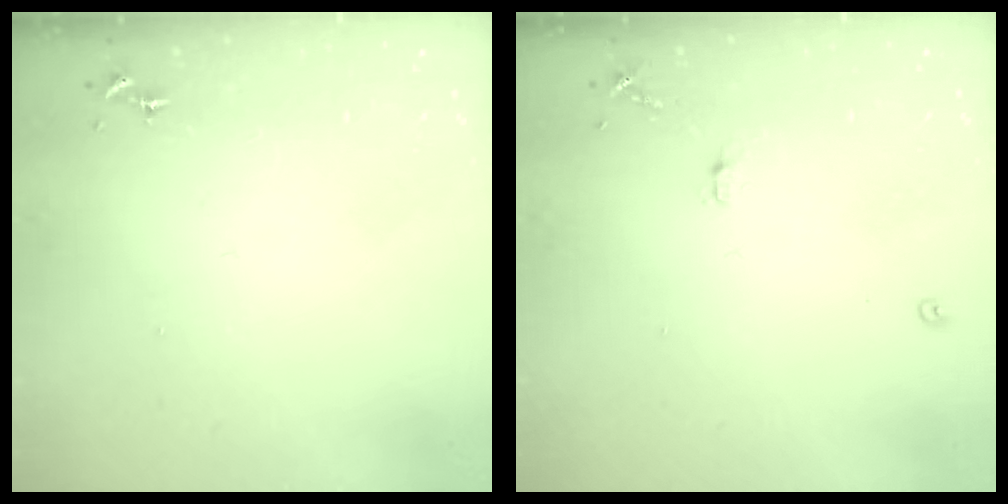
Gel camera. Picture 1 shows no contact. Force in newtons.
{"total": 7.9, "press": 7.9, "slide": 0.7}